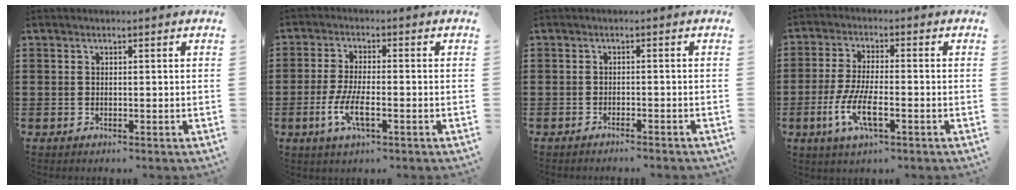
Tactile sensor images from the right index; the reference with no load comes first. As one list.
[{"total": 5.6, "force": [-2.1, 1.5, 5.0], "torque": [-0.109, -0.010, -0.044]}, {"total": 1.3, "force": [-1.3, -0.1, 0.1], "torque": [-0.005, 0.002, -0.027]}, {"total": 7.0, "force": [-2.8, 1.9, 6.1], "torque": [-0.141, -0.015, -0.058]}]